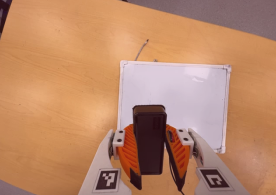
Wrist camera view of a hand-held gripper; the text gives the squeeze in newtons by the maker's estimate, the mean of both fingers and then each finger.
{"total": 7.7, "left": 6.4, "right": 9.0}